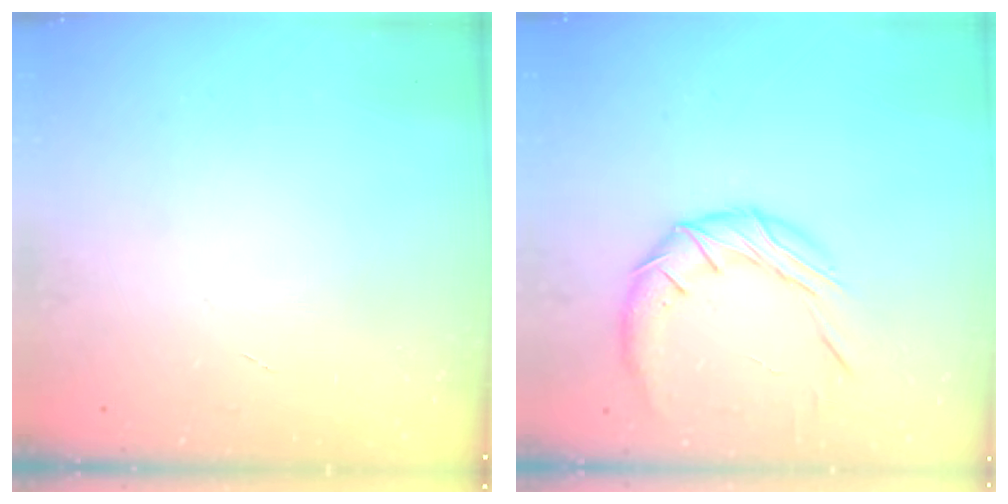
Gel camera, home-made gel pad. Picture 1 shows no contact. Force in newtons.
{"total": 11.5, "press": 11.5, "slide": 0.8}